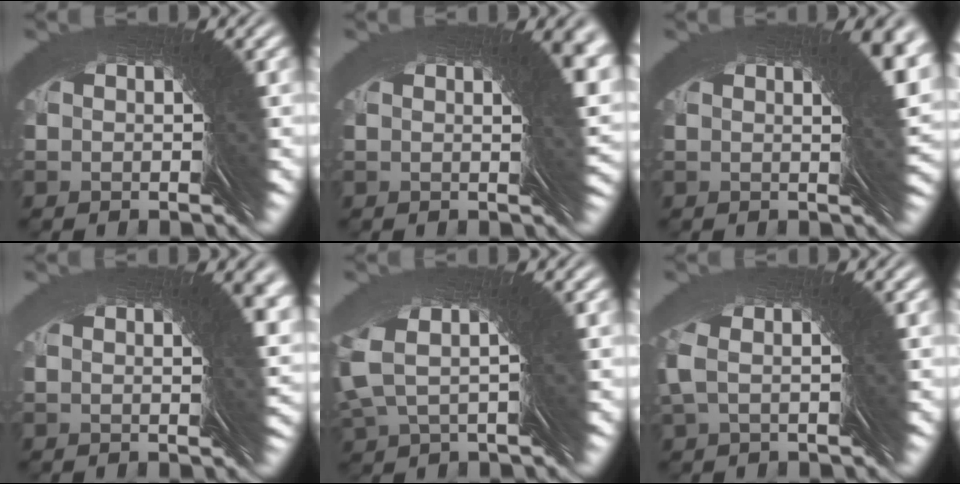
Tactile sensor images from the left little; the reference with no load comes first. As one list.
[{"total": 2.5, "force": [0.0, -2.4, -0.6], "torque": [0.029, 0.021, -0.002]}, {"total": 2.7, "force": [0.1, -2.5, -0.8], "torque": [0.026, 0.025, -0.004]}, {"total": 3.4, "force": [0.2, -2.9, -1.7], "torque": [0.039, 0.019, 0.001]}, {"total": 3.1, "force": [2.8, -0.1, 1.3], "torque": [-0.033, 0.031, 0.030]}, {"total": 1.4, "force": [0.9, -1.1, 0.2], "torque": [-0.001, 0.027, 0.004]}]